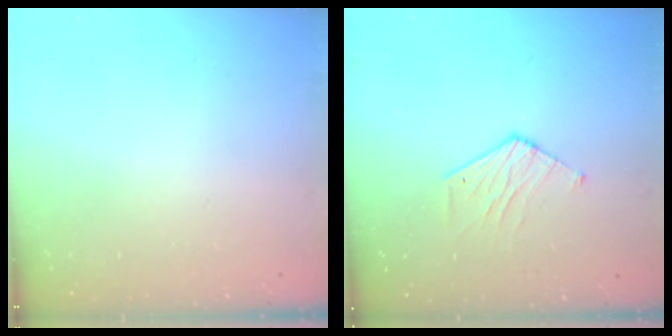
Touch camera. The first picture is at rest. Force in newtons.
{"total": 6.3, "press": 6.3, "slide": 0.5}